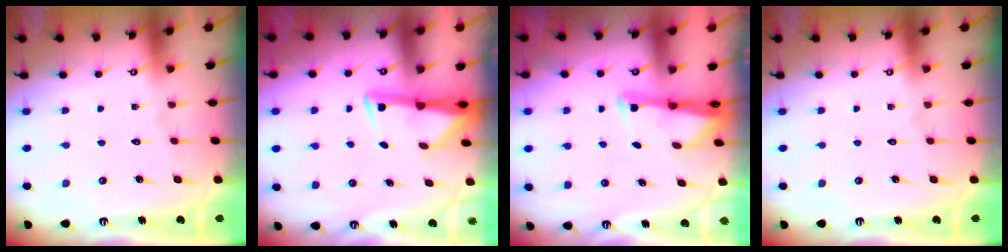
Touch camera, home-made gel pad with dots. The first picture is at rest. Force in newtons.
{"total": 3.0, "press": 3.0, "slide": 0.6}
{"total": 2.7, "press": 2.7, "slide": 0.4}
{"total": 0.0}